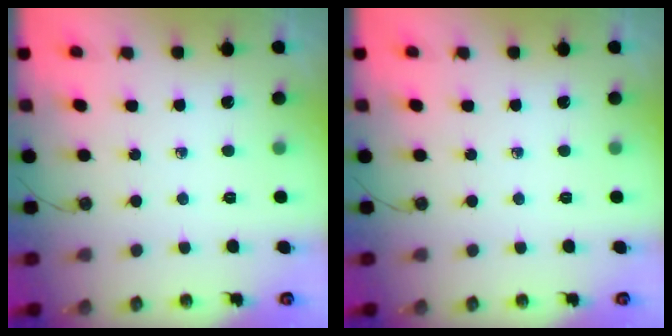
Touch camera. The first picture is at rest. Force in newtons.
{"total": 0.0}